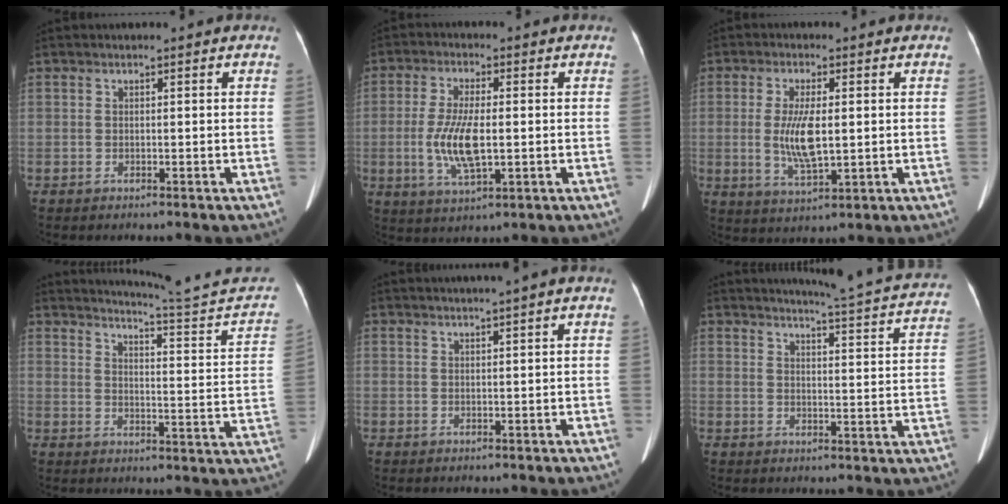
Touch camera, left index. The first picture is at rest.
{"total": 8.2, "force": [-0.9, 2.3, 7.8], "torque": [-0.167, -0.006, -0.013]}
{"total": 7.1, "force": [0.1, 1.9, 6.9], "torque": [-0.143, -0.008, 0.008]}
{"total": 17.5, "force": [16.6, -0.7, 5.6], "torque": [-0.079, -0.074, 0.199]}
{"total": 2.9, "force": [2.0, -0.6, 2.1], "torque": [-0.034, 0.016, 0.037]}
{"total": 17.4, "force": [16.6, -0.4, 5.2], "torque": [-0.081, -0.066, 0.188]}